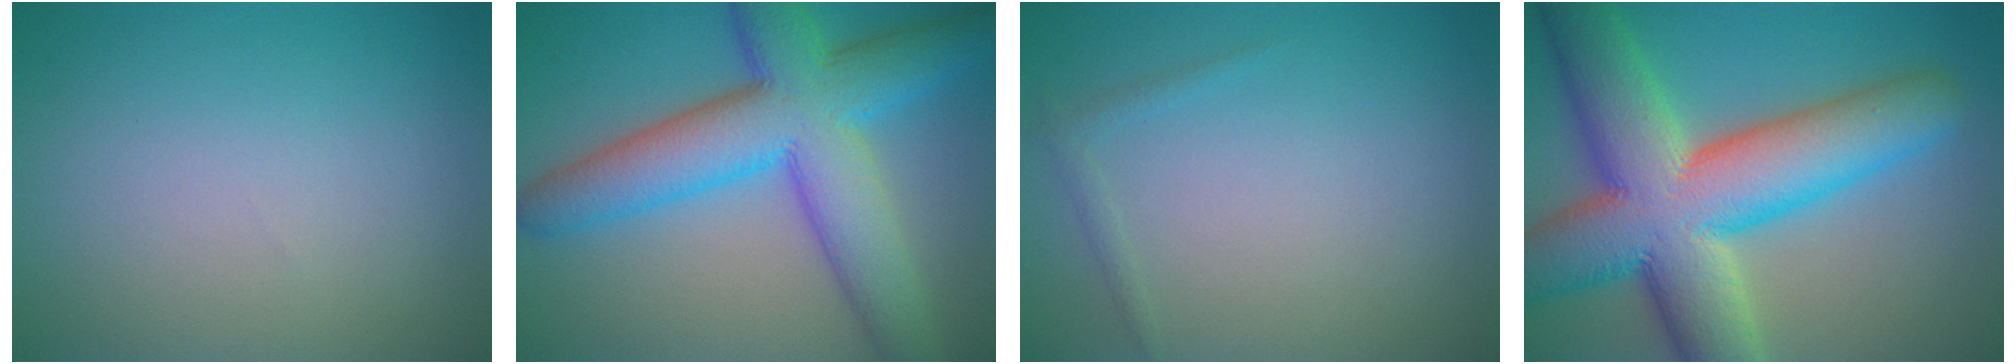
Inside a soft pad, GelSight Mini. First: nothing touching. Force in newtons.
{"total": 10.9, "press": 10.9, "slide": 0.2}
{"total": 0.8, "press": 0.8, "slide": 0.1}
{"total": 14.7, "press": 14.7, "slide": 0.4}